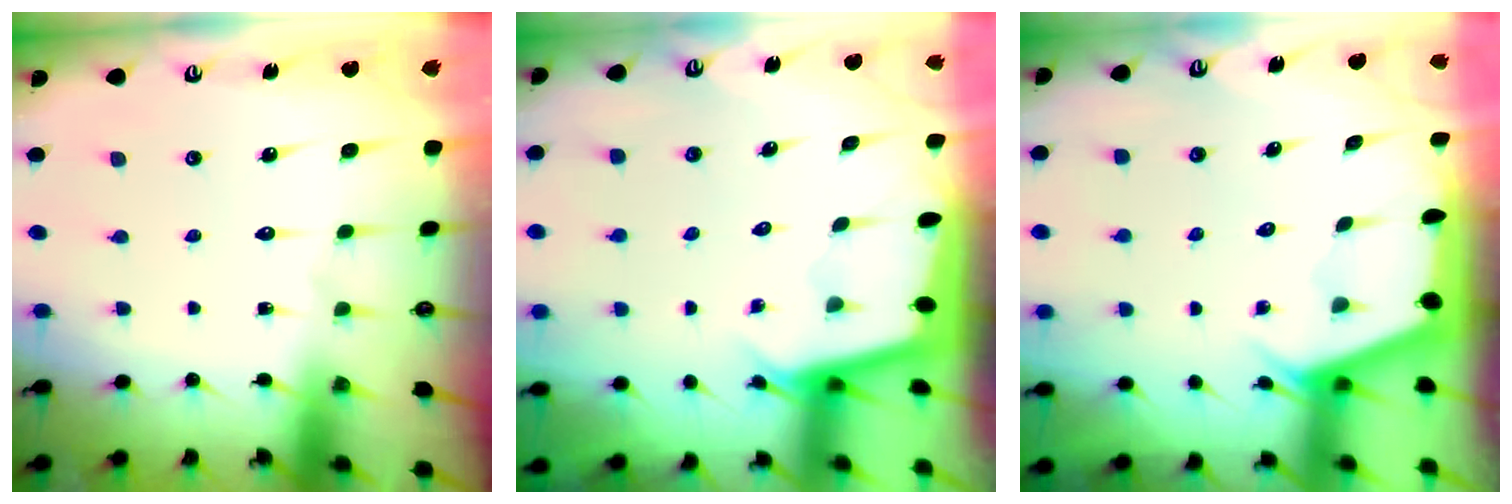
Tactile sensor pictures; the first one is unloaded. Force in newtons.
{"total": 1.9, "press": 1.9, "slide": 0.1}
{"total": 2.4, "press": 2.4, "slide": 0.3}